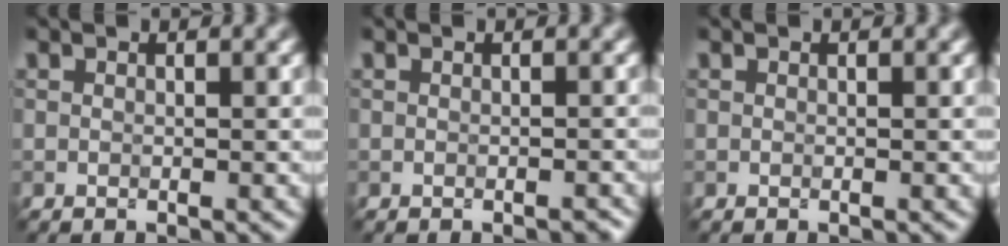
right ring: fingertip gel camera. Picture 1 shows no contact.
{"total": 0.6, "force": [-0.5, 0.1, 0.2], "torque": [-0.001, 0.001, -0.007]}
{"total": 0.0}